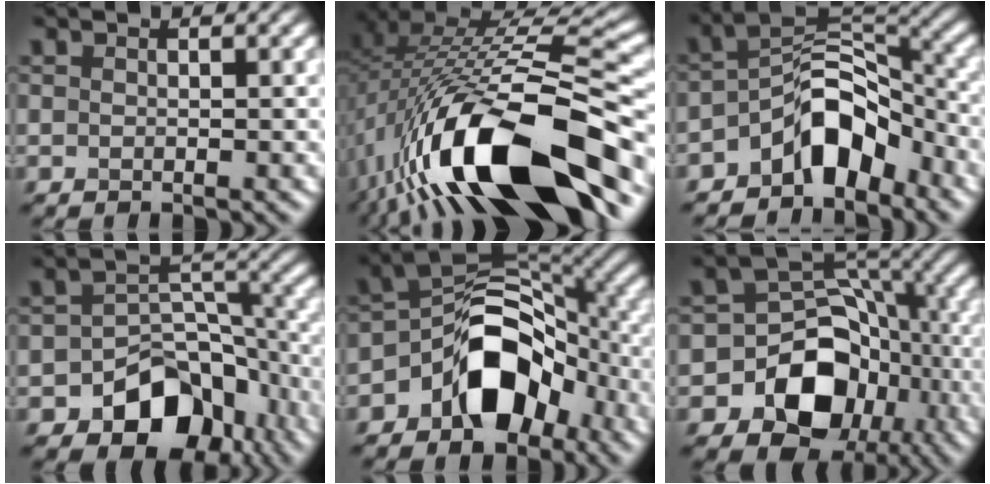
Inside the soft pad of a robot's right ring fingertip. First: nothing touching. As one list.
[{"total": 17.7, "force": [-6.7, 6.9, 14.8], "torque": [-0.266, -0.005, -0.106]}, {"total": 6.6, "force": [-4.0, 3.3, 4.0], "torque": [-0.042, 0.013, -0.081]}, {"total": 9.4, "force": [-5.1, 6.1, 5.0], "torque": [-0.059, -0.007, -0.086]}, {"total": 9.5, "force": [-4.3, 5.8, 6.1], "torque": [-0.080, 0.015, -0.086]}, {"total": 12.4, "force": [-4.8, 10.0, 5.6], "torque": [-0.083, 0.008, -0.100]}]